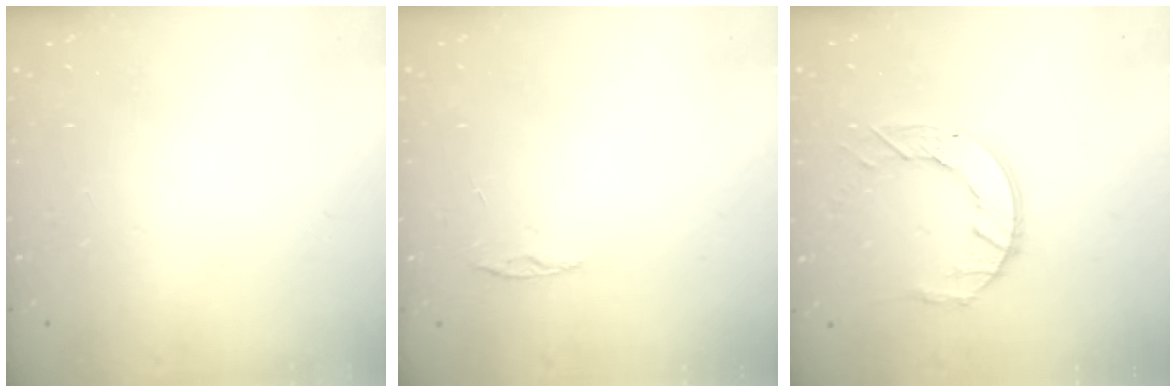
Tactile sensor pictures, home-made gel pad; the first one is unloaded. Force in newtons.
{"total": 4.0, "press": 3.9, "slide": 0.4}
{"total": 9.1, "press": 9.1, "slide": 0.9}